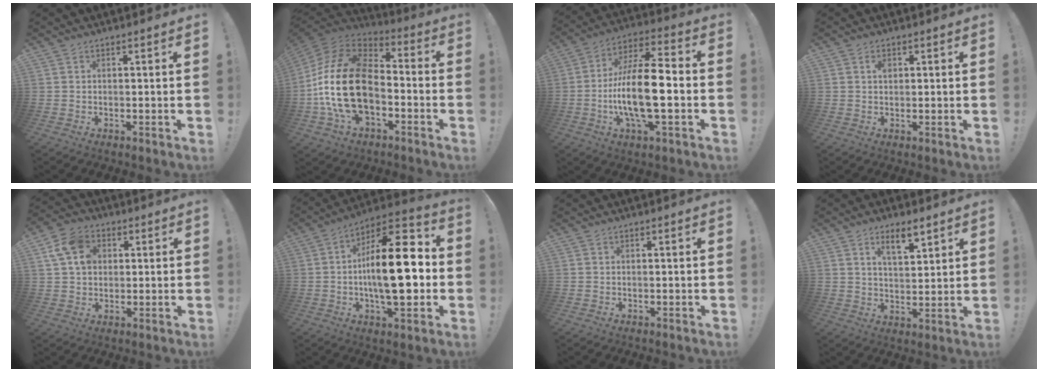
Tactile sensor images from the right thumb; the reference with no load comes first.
{"total": 24.2, "force": [-3.1, 14.7, 19.1], "torque": [-0.385, 0.033, -0.042]}
{"total": 17.9, "force": [-3.4, 5.6, 16.7], "torque": [-0.310, 0.004, -0.059]}
{"total": 1.6, "force": [0.5, 1.2, 1.0], "torque": [-0.006, -0.003, 0.004]}
{"total": 10.6, "force": [3.2, 8.2, 6.0], "torque": [-0.117, 0.009, 0.067]}
{"total": 21.9, "force": [-1.4, 9.0, 19.9], "torque": [-0.310, 0.000, -0.031]}
{"total": 0.0}
{"total": 7.9, "force": [5.1, 2.9, 5.4], "torque": [-0.080, -0.023, 0.087]}